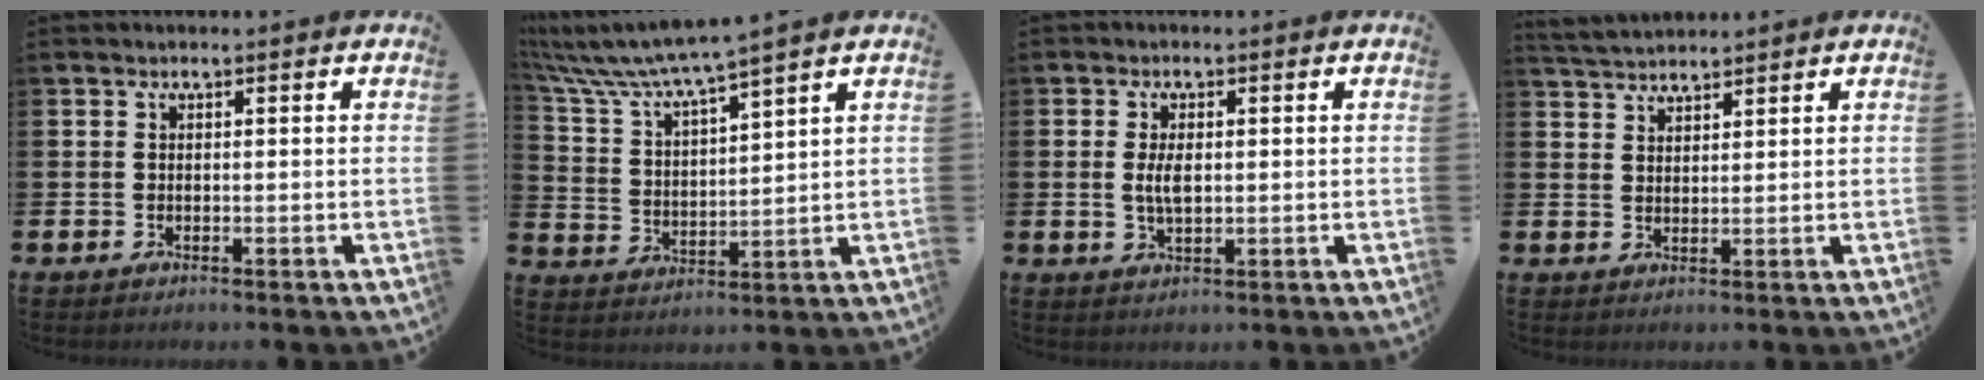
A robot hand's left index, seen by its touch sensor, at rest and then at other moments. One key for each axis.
{"total": 6.3, "fx": 5.8, "fy": -0.1, "fz": 2.4, "tx": -0.077, "ty": -0.040, "tz": 0.095}
{"total": 3.3, "fx": 0.3, "fy": 1.5, "fz": 2.9, "tx": -0.050, "ty": 0.002, "tz": 0.002}
{"total": 3.3, "fx": 3.2, "fy": 0.5, "fz": 0.3, "tx": -0.012, "ty": -0.012, "tz": 0.060}